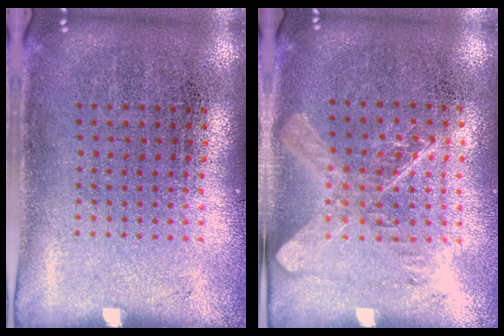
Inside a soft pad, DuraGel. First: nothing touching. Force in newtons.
{"total": 1.5, "press": 1.3, "slide": 0.7}